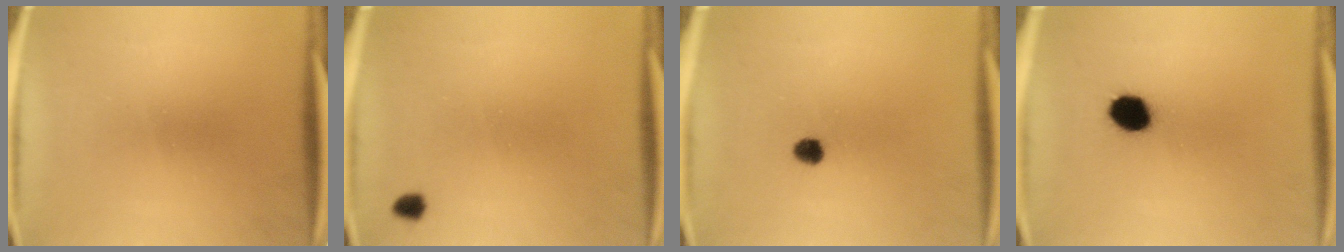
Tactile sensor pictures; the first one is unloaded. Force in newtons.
{"total": 1.4}
{"total": 2.5}
{"total": 7.0}